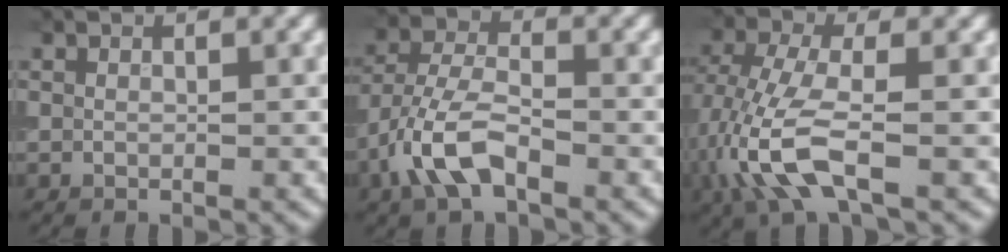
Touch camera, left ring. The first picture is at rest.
{"total": 5.8, "force": [-2.8, 2.7, 4.3], "torque": [-0.093, 0.002, -0.066]}
{"total": 6.7, "force": [-2.0, 2.7, 5.8], "torque": [-0.146, 0.000, -0.046]}